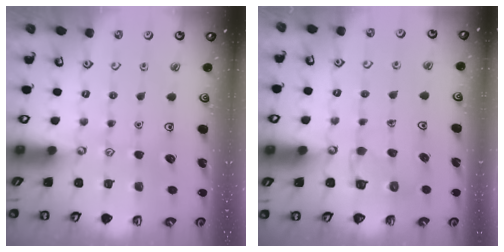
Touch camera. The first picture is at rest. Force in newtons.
{"total": 5.1, "press": 5.1, "slide": 0.3}